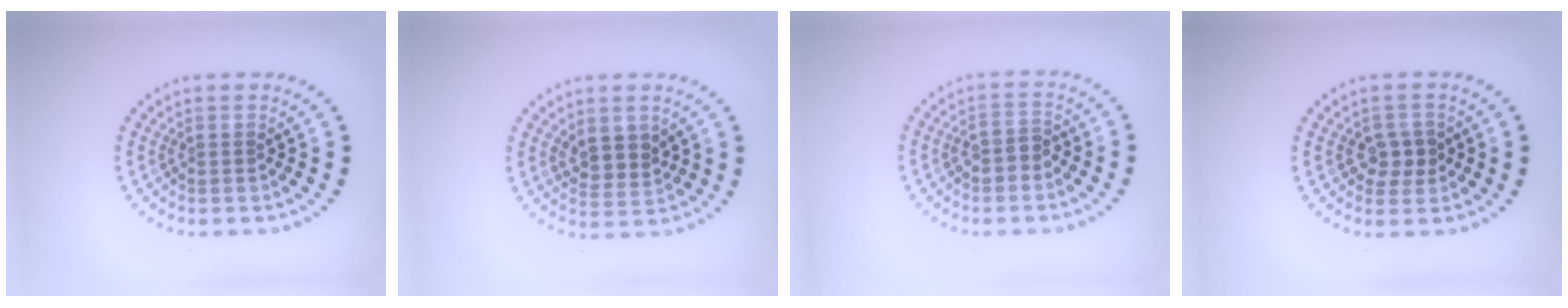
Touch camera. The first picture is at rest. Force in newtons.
{"total": 2.5, "press": 2.2, "slide": 1.1}
{"total": 1.7, "press": 1.6, "slide": 0.7}
{"total": 2.2, "press": 2.2, "slide": 0.5}